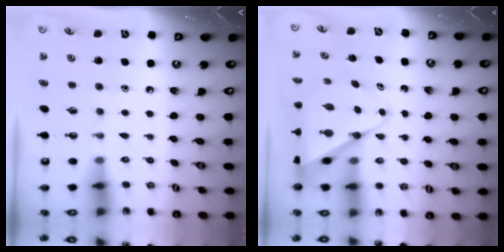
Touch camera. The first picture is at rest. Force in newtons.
{"total": 9.7, "press": 9.7, "slide": 0.9}